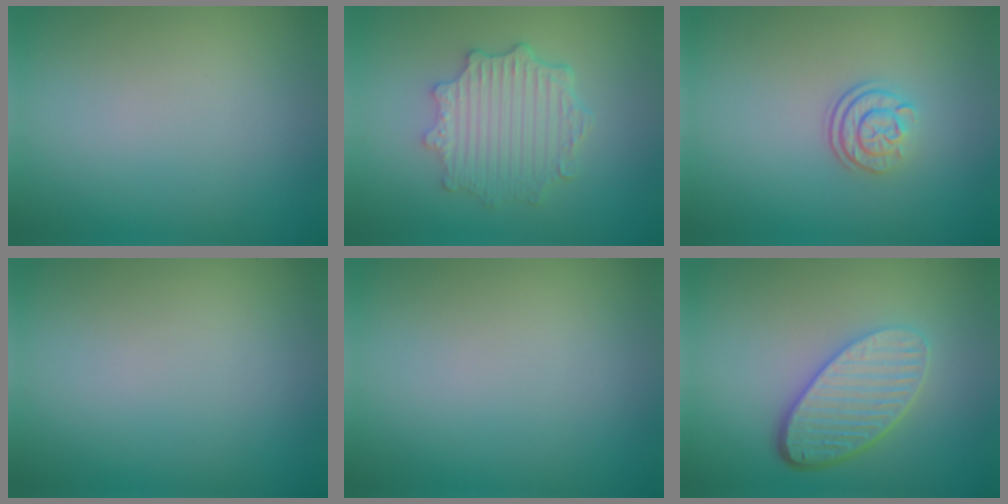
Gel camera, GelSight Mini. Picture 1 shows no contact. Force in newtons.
{"total": 4.6, "press": 3.8, "slide": 2.6}
{"total": 2.4, "press": 1.8, "slide": 1.6}
{"total": 0.0}
{"total": 0.0}
{"total": 5.3, "press": 3.8, "slide": 3.7}